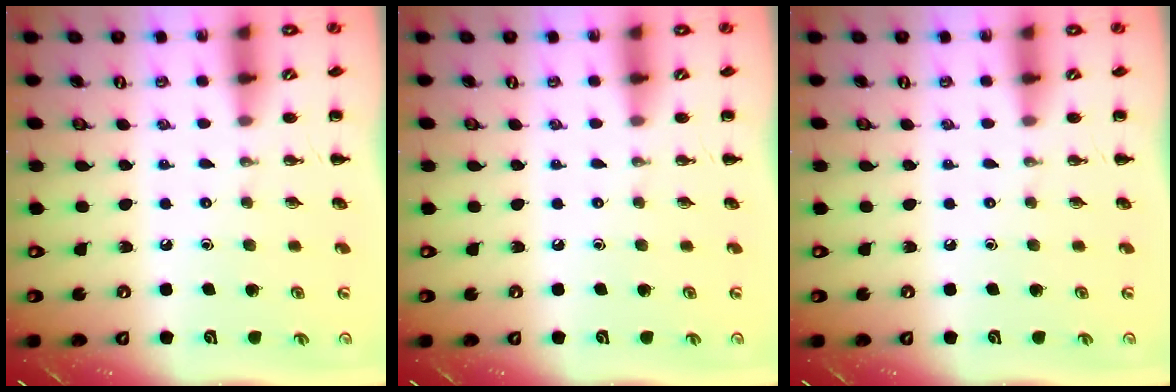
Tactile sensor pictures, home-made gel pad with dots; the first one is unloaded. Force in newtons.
{"total": 0.0}
{"total": 0.0}